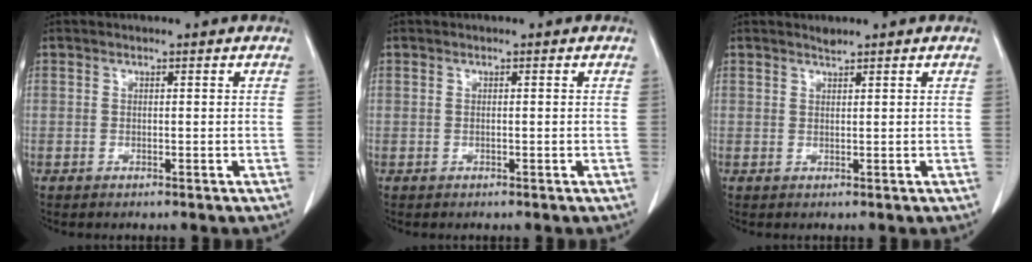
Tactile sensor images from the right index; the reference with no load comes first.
{"total": 0.0}
{"total": 0.7, "force": [0.7, -0.1, 0.0], "torque": [-0.008, 0.001, 0.015]}